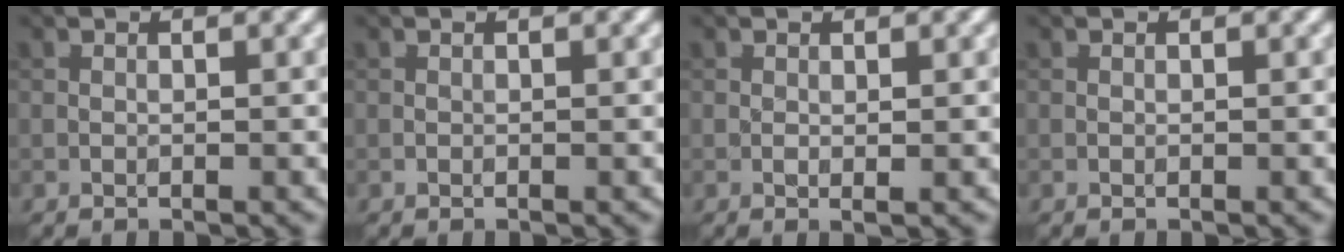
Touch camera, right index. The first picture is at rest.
{"total": 0.0}
{"total": 0.7, "force": [0.0, 0.3, 0.6], "torque": [-0.011, -0.003, 0.000]}
{"total": 0.0}